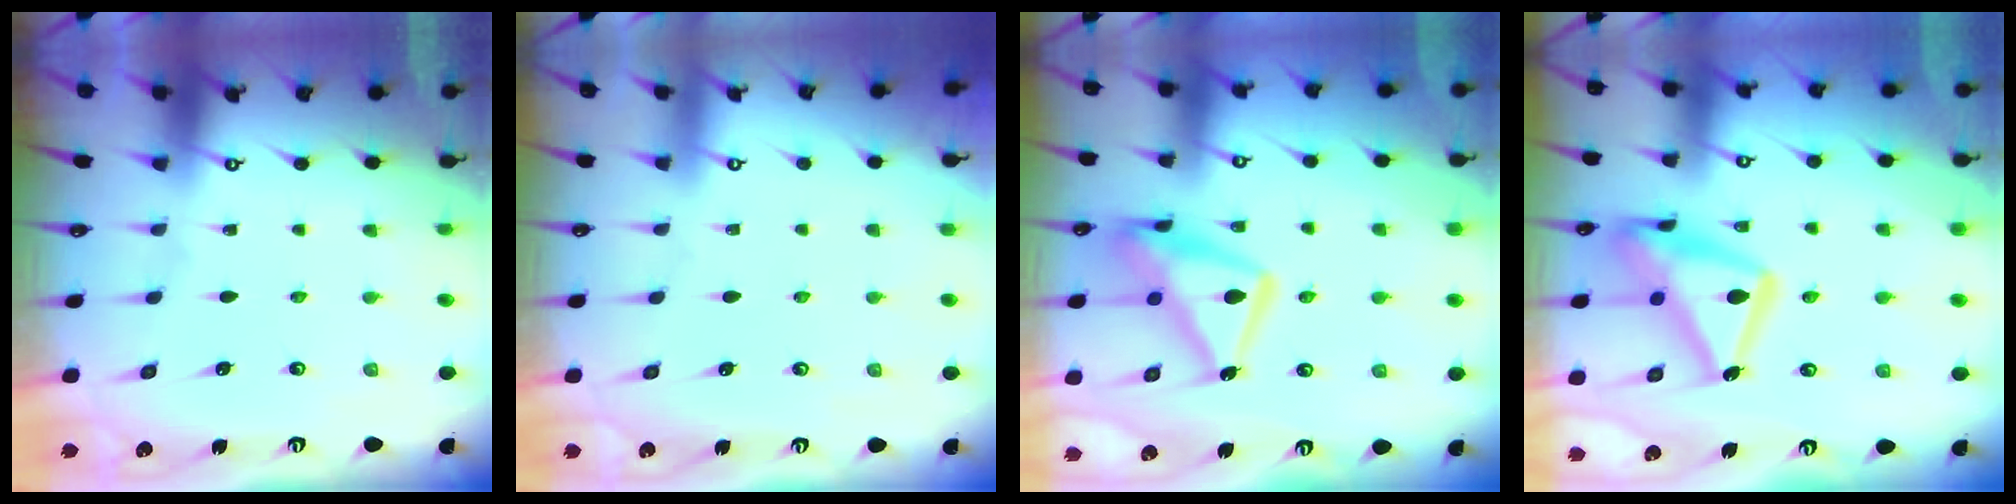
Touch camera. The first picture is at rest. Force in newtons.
{"total": 3.9, "press": 3.9, "slide": 0.0}
{"total": 16.2, "press": 16.1, "slide": 1.5}
{"total": 20.9, "press": 20.8, "slide": 1.3}